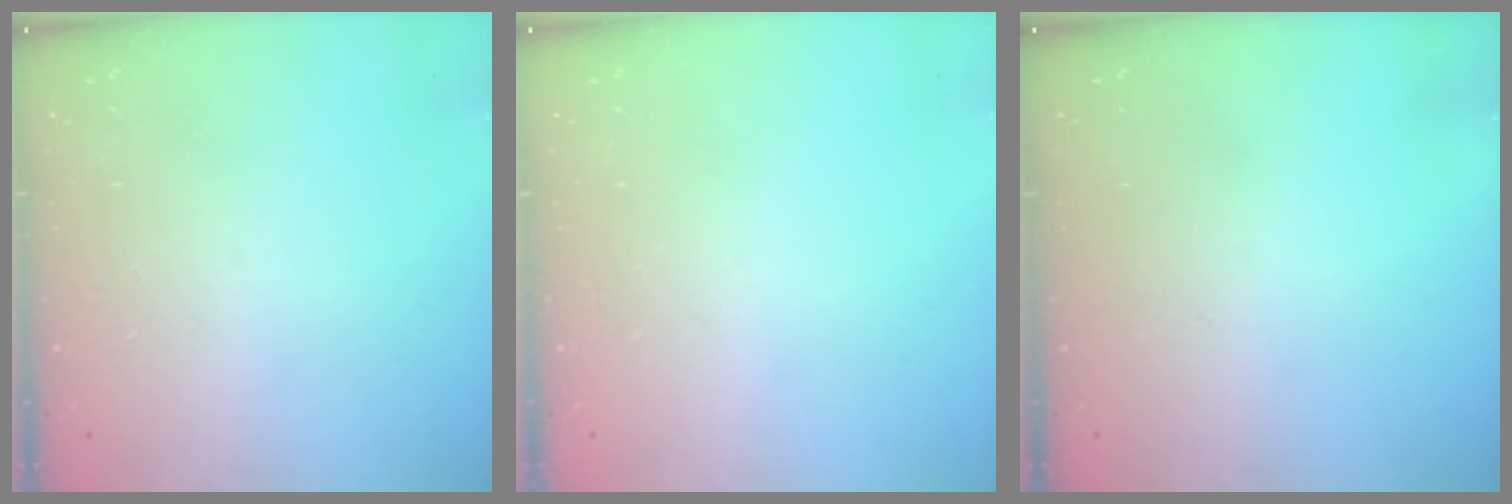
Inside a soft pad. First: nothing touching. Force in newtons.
{"total": 0.0}
{"total": 0.0}